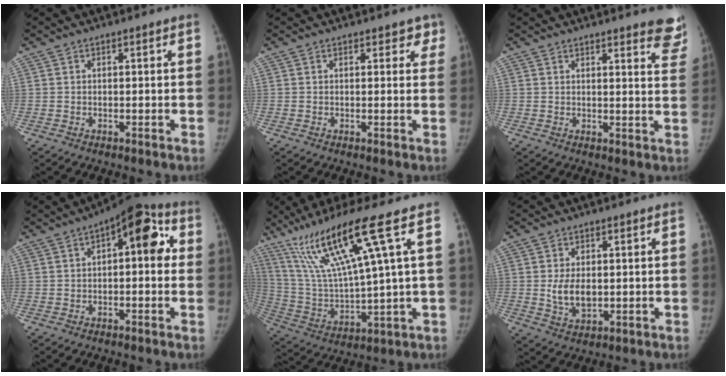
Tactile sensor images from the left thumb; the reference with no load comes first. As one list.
[{"total": 2.6, "force": [1.7, 1.6, 1.0], "torque": [0.024, -0.005, 0.013]}, {"total": 9.7, "force": [8.0, 2.3, 4.9], "torque": [-0.021, -0.040, 0.070]}, {"total": 11.2, "force": [2.1, 5.1, 9.8], "torque": [-0.096, 0.034, 0.018]}, {"total": 18.7, "force": [9.4, 0.5, 16.2], "torque": [-0.310, -0.032, 0.177]}, {"total": 6.1, "force": [0.0, 3.6, 4.9], "torque": [-0.081, -0.007, 0.007]}]